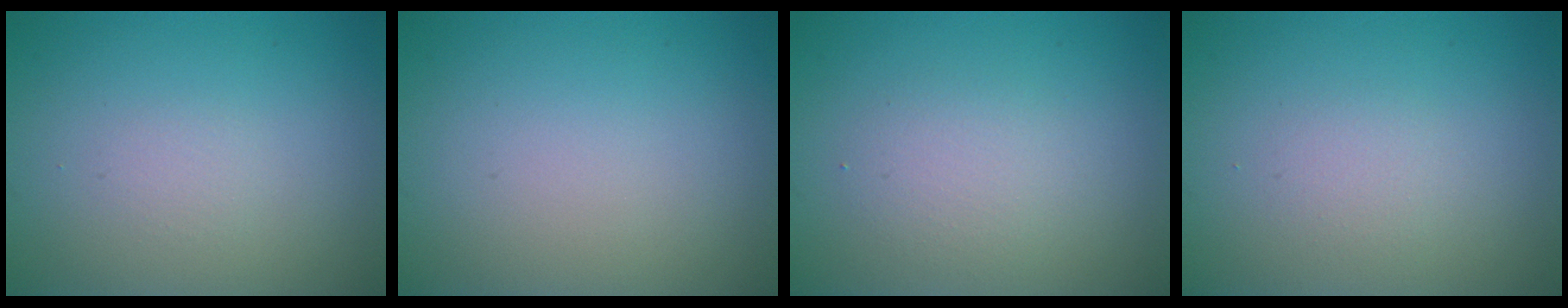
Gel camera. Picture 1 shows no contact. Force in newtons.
{"total": 0.0}
{"total": 2.1, "press": 2.1, "slide": 0.1}
{"total": 1.2, "press": 1.2, "slide": 0.1}